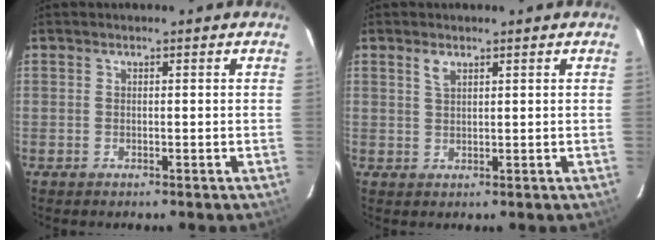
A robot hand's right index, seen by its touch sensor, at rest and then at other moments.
{"total": 1.9, "force": [1.2, 0.8, 1.2], "torque": [-0.023, 0.003, 0.023]}